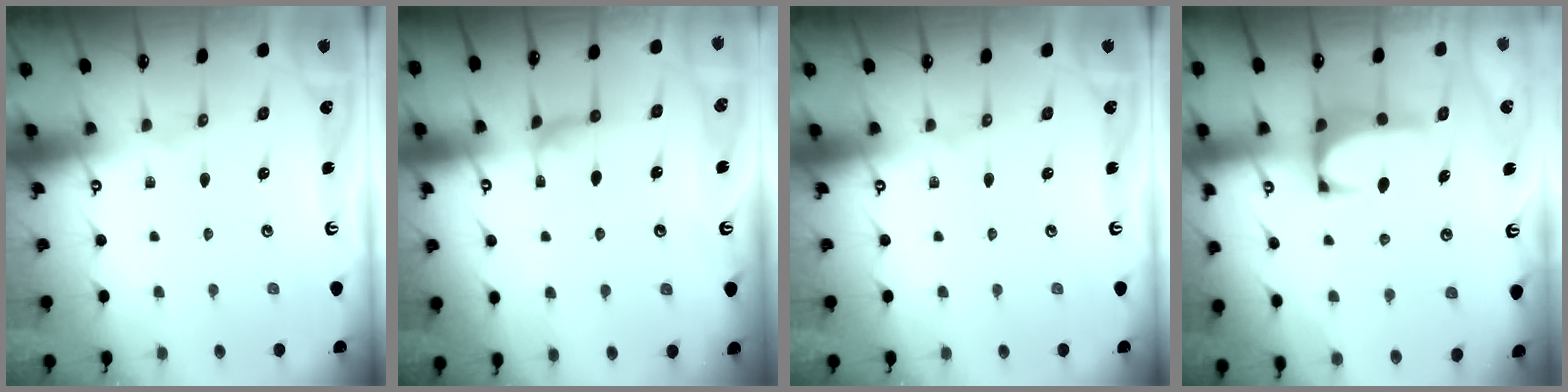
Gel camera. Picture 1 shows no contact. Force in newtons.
{"total": 1.7, "press": 1.5, "slide": 0.8}
{"total": 0.0}
{"total": 2.7, "press": 2.5, "slide": 0.8}